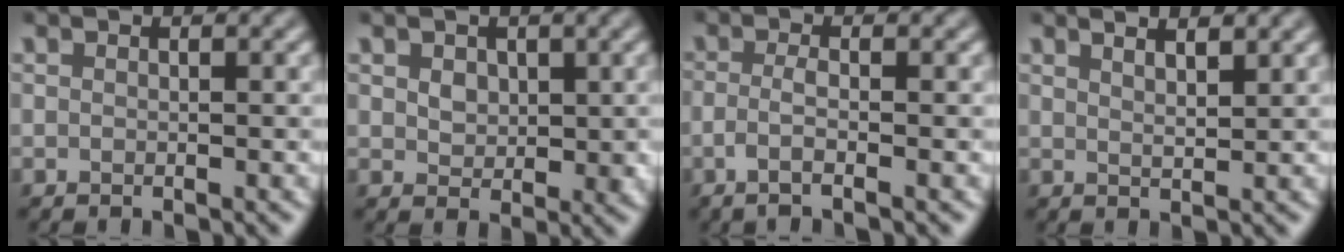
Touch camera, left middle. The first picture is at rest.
{"total": 2.0, "force": [0.6, 1.6, 1.0], "torque": [-0.020, -0.006, 0.013]}
{"total": 2.0, "force": [-0.8, 0.5, 1.8], "torque": [-0.033, -0.005, -0.024]}
{"total": 2.9, "force": [2.1, 1.0, 1.7], "torque": [0.001, 0.015, 0.004]}